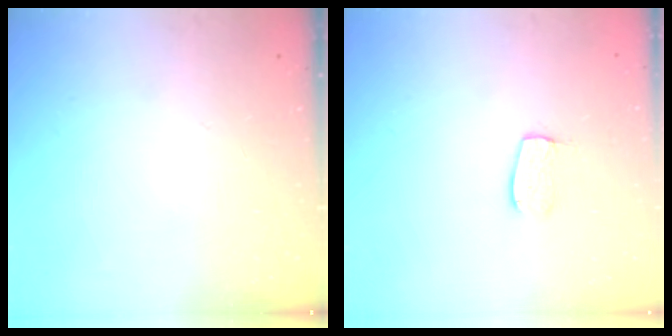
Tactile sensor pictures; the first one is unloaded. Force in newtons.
{"total": 6.5, "press": 6.5, "slide": 0.5}